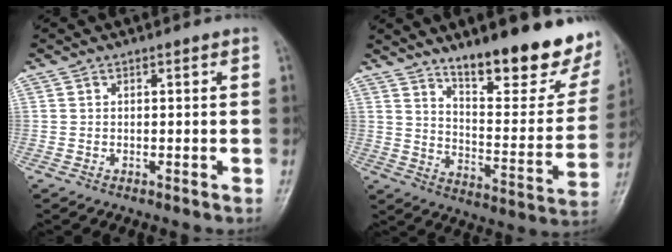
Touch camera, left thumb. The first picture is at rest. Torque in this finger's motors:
{"motor_torque": [0.73, 0.45, 1.47, -1.31, 0.06]}